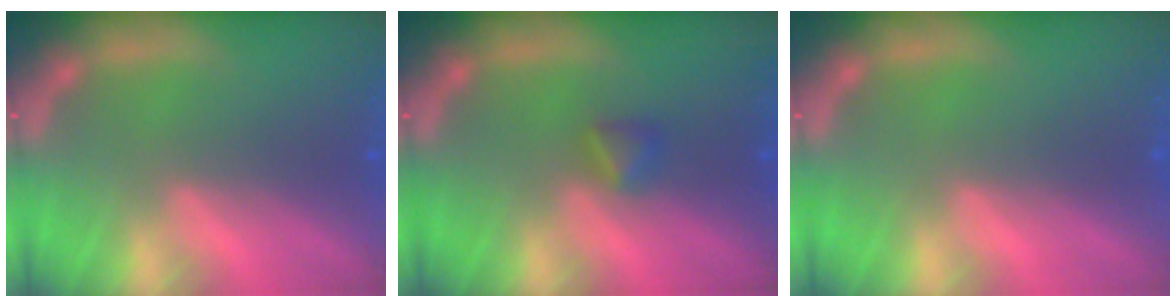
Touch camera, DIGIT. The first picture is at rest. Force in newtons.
{"total": 1.4}
{"total": 0.0}